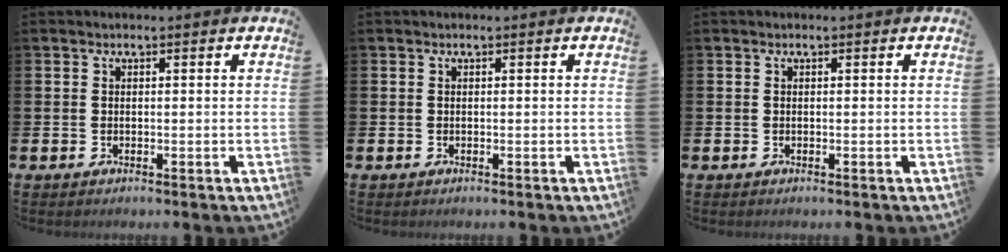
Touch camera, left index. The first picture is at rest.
{"total": 0.0}
{"total": 0.0}